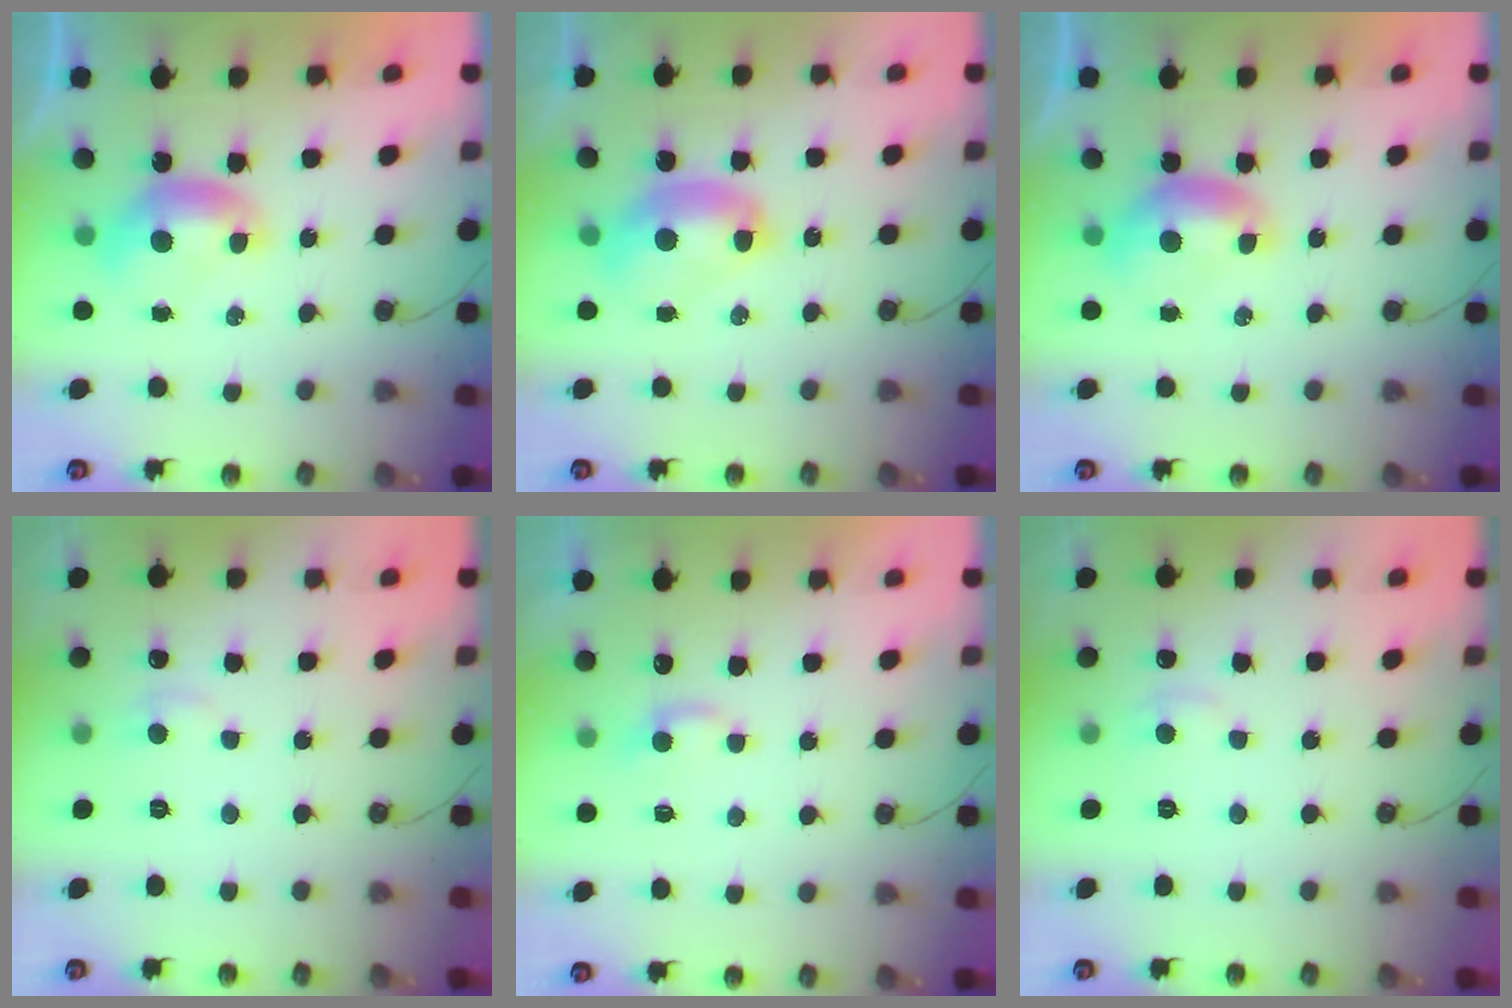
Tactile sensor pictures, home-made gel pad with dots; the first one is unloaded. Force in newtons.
{"total": 3.1, "press": 3.1, "slide": 0.0}
{"total": 0.0}
{"total": 1.8, "press": 1.7, "slide": 0.6}
{"total": 1.7, "press": 1.6, "slide": 0.4}
{"total": 1.8, "press": 1.7, "slide": 0.7}